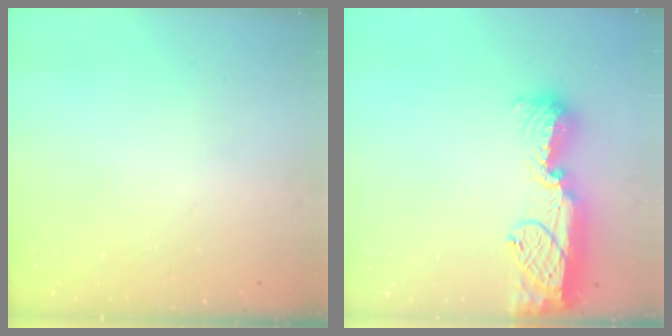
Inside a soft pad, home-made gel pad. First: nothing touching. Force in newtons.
{"total": 17.4, "press": 16.6, "slide": 5.5}